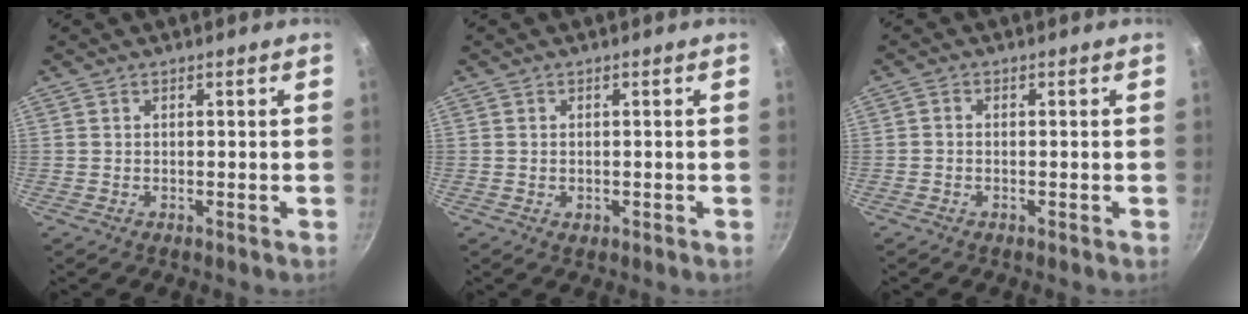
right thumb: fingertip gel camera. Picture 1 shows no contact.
{"total": 1.2, "force": [-0.3, 0.9, 0.7], "torque": [-0.009, 0.000, -0.004]}
{"total": 0.9, "force": [-0.5, 0.6, 0.5], "torque": [-0.014, 0.005, -0.012]}